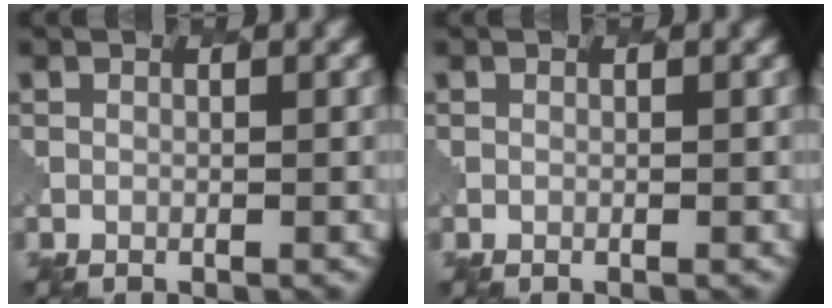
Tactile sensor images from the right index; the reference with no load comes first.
{"total": 0.0}